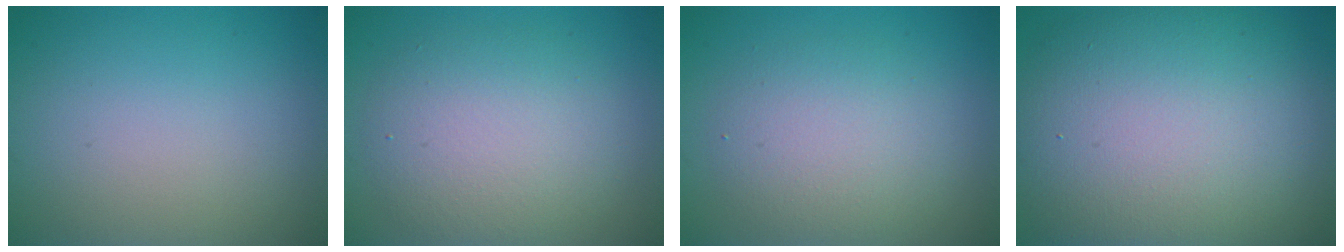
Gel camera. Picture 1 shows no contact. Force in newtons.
{"total": 5.8, "press": 5.8, "slide": 0.3}
{"total": 4.2, "press": 4.2, "slide": 0.1}
{"total": 14.9, "press": 14.9, "slide": 0.6}